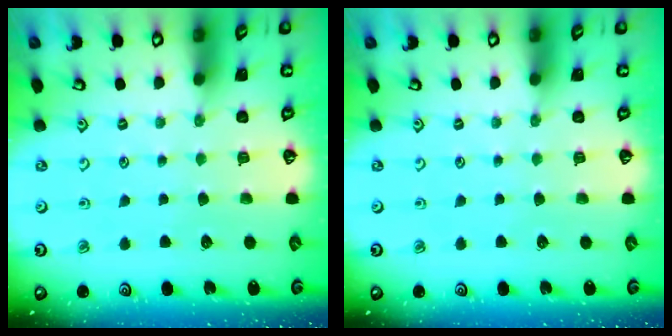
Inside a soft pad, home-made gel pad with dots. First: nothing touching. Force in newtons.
{"total": 0.0}